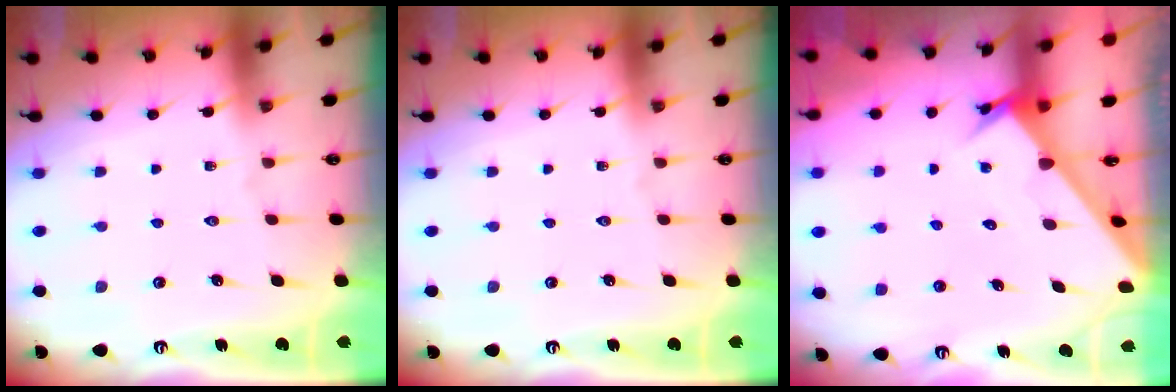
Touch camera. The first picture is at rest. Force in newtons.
{"total": 0.0}
{"total": 2.8, "press": 2.8, "slide": 0.1}